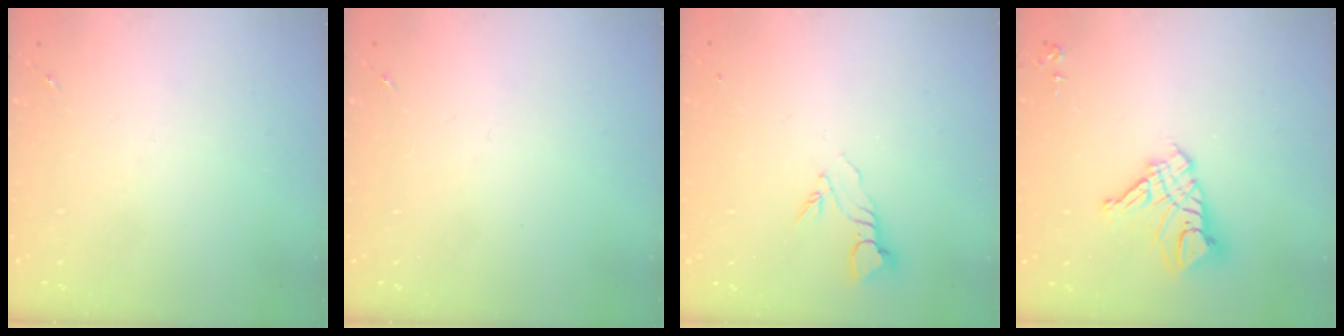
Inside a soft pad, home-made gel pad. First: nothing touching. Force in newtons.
{"total": 0.0}
{"total": 3.8, "press": 3.8, "slide": 0.2}
{"total": 12.6, "press": 12.5, "slide": 1.3}